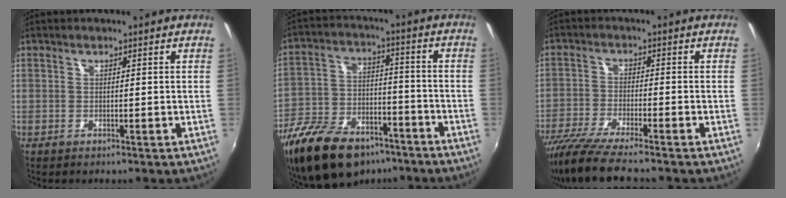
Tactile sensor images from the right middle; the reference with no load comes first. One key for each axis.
{"total": 21.3, "fx": -15.1, "fy": 10.4, "fz": 10.9, "tx": -0.235, "ty": -0.010, "tz": -0.246}
{"total": 10.9, "fx": -9.4, "fy": 0.4, "fz": 5.6, "tx": -0.124, "ty": -0.038, "tz": -0.170}